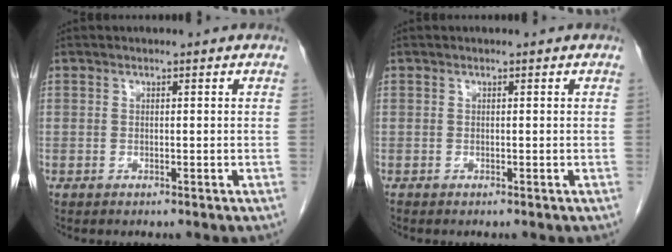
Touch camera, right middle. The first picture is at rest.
{"total": 0.0}